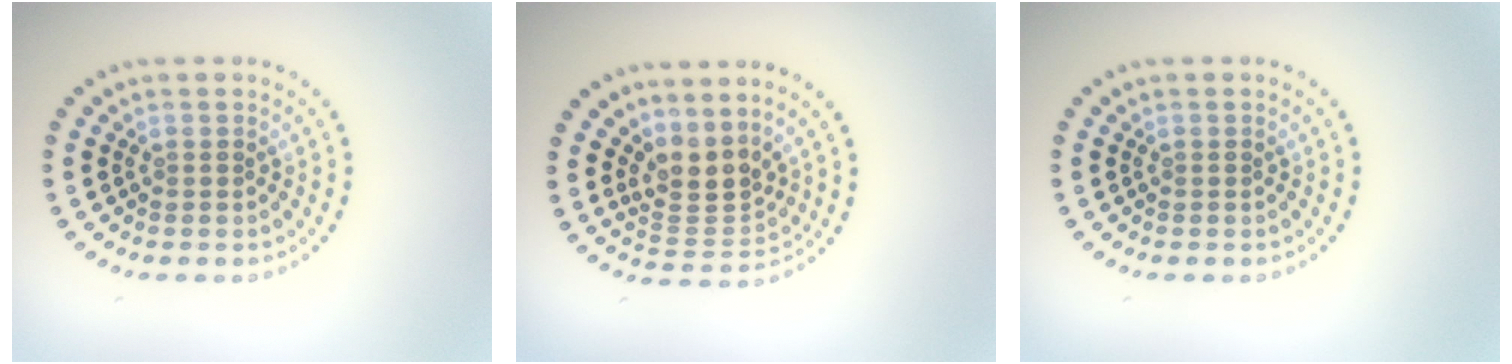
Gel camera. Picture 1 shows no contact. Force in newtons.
{"total": 3.2, "press": 2.4, "slide": 2.1}
{"total": 0.0}